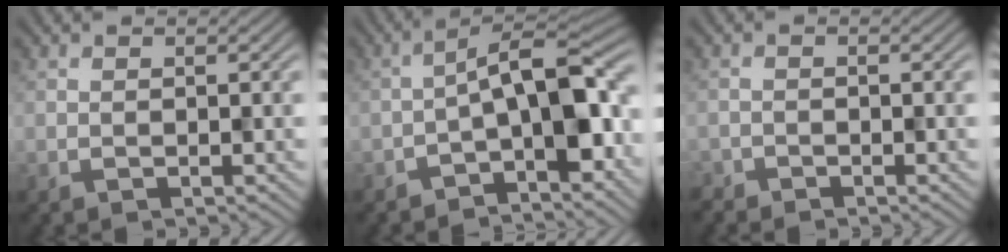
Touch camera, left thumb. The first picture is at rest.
{"total": 8.9, "force": [-2.8, 3.2, 7.9], "torque": [-0.105, 0.015, -0.056]}
{"total": 1.2, "force": [-0.9, 0.4, -0.7], "torque": [0.017, -0.001, -0.019]}